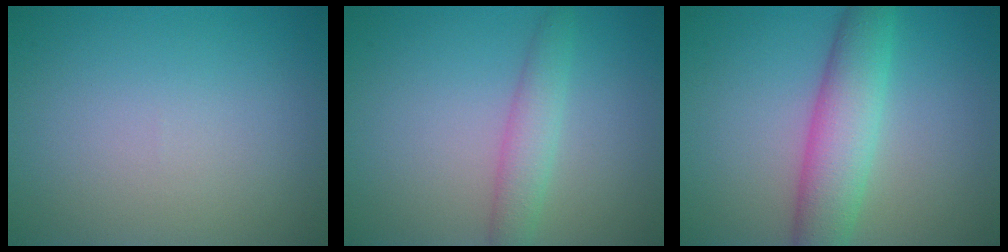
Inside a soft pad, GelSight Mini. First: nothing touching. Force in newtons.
{"total": 2.6, "press": 2.6, "slide": 0.1}
{"total": 5.6, "press": 5.6, "slide": 0.1}